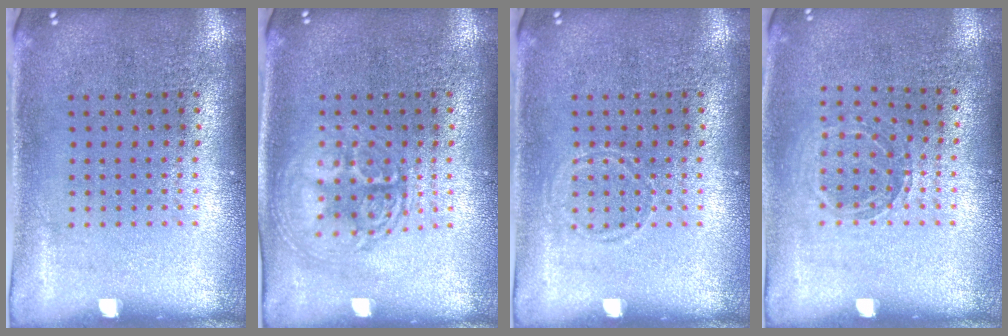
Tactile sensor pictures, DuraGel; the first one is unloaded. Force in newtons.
{"total": 1.7, "press": 1.7, "slide": 0.3}
{"total": 0.8, "press": 0.7, "slide": 0.2}
{"total": 1.0, "press": 1.0, "slide": 0.1}